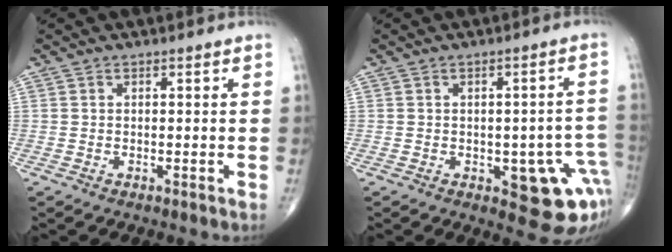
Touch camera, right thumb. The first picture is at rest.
{"total": 11.5, "force": [-3.7, 5.2, 9.6], "torque": [-0.073, 0.016, -0.035]}